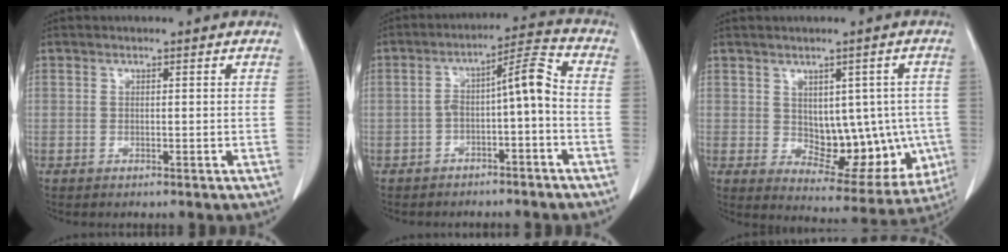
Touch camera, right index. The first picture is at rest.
{"total": 7.1, "force": [-2.0, 1.0, 6.7], "torque": [-0.105, 0.038, -0.030]}
{"total": 12.3, "force": [-0.5, 7.0, 10.1], "torque": [-0.113, 0.012, 0.023]}